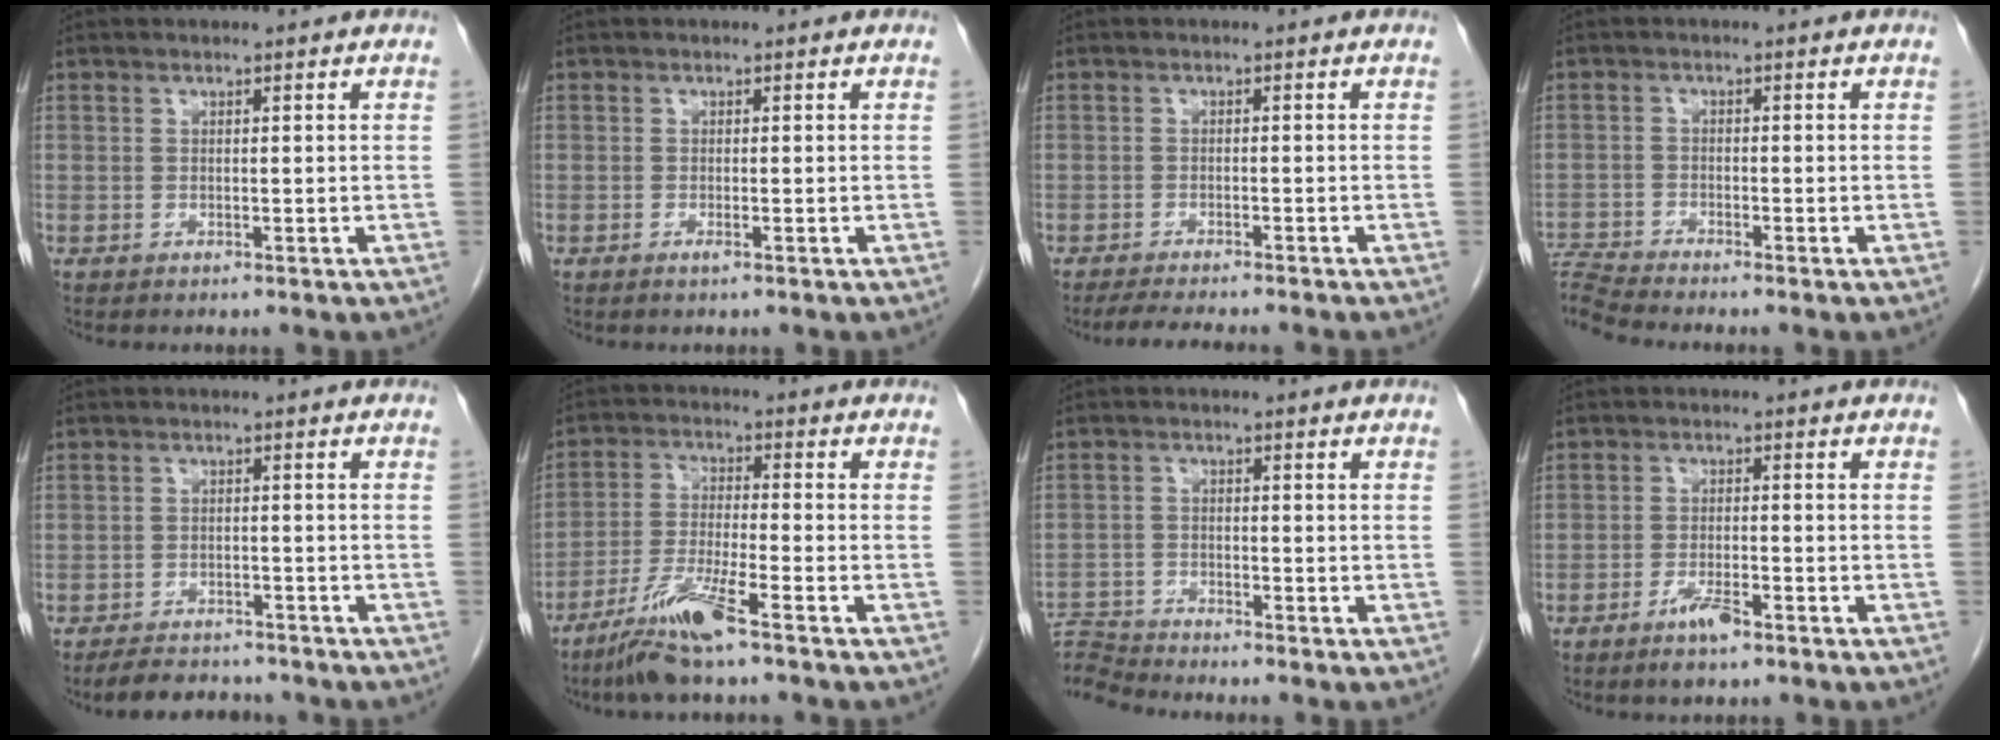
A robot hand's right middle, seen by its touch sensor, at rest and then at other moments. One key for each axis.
{"total": 0.7, "fx": -0.4, "fy": 0.0, "fz": 0.5, "tx": -0.011, "ty": -0.001, "tz": -0.007}
{"total": 7.0, "fx": -6.2, "fy": 0.4, "fz": 3.3, "tx": -0.048, "ty": -0.017, "tz": -0.092}
{"total": 5.0, "fx": -4.7, "fy": -1.7, "fz": 0.3, "tx": -0.015, "ty": -0.008, "tz": -0.092}
{"total": 6.4, "fx": -5.8, "fy": 2.1, "fz": 1.7, "tx": -0.029, "ty": -0.009, "tz": -0.083}
{"total": 8.7, "fx": -6.0, "fy": -0.1, "fz": 6.3, "tx": -0.132, "ty": -0.024, "tz": -0.118}
{"total": 5.6, "fx": -5.4, "fy": -1.4, "fz": -0.8, "tx": 0.010, "ty": 0.001, "tz": -0.101}
{"total": 3.7, "fx": -2.5, "fy": 0.7, "fz": 2.7, "tx": -0.052, "ty": -0.002, "tz": -0.044}